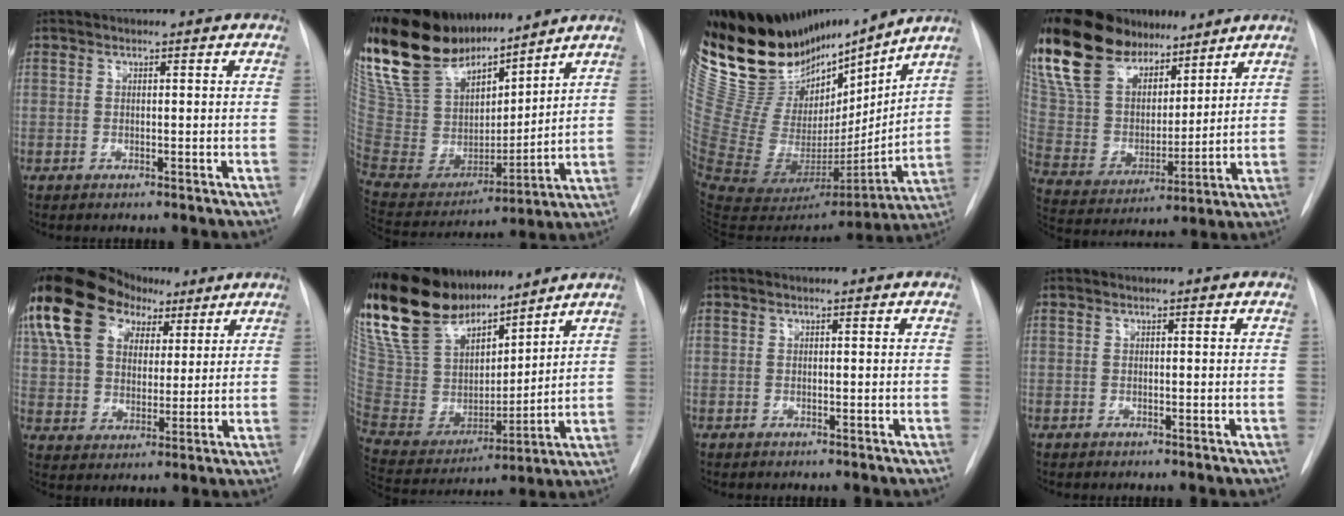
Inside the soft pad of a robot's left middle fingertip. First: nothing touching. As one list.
[{"total": 20.3, "force": [17.6, 5.3, 8.6], "torque": [-0.168, -0.002, 0.341]}, {"total": 28.0, "force": [24.0, 7.2, 12.4], "torque": [-0.212, -0.034, 0.414]}, {"total": 20.5, "force": [15.9, 9.0, 9.3], "torque": [-0.205, 0.025, 0.297]}, {"total": 19.2, "force": [11.0, 12.1, 10.1], "torque": [-0.228, 0.062, 0.196]}, {"total": 20.3, "force": [16.5, 7.2, 9.3], "torque": [-0.194, 0.008, 0.315]}, {"total": 0.0}, {"total": 0.0}]